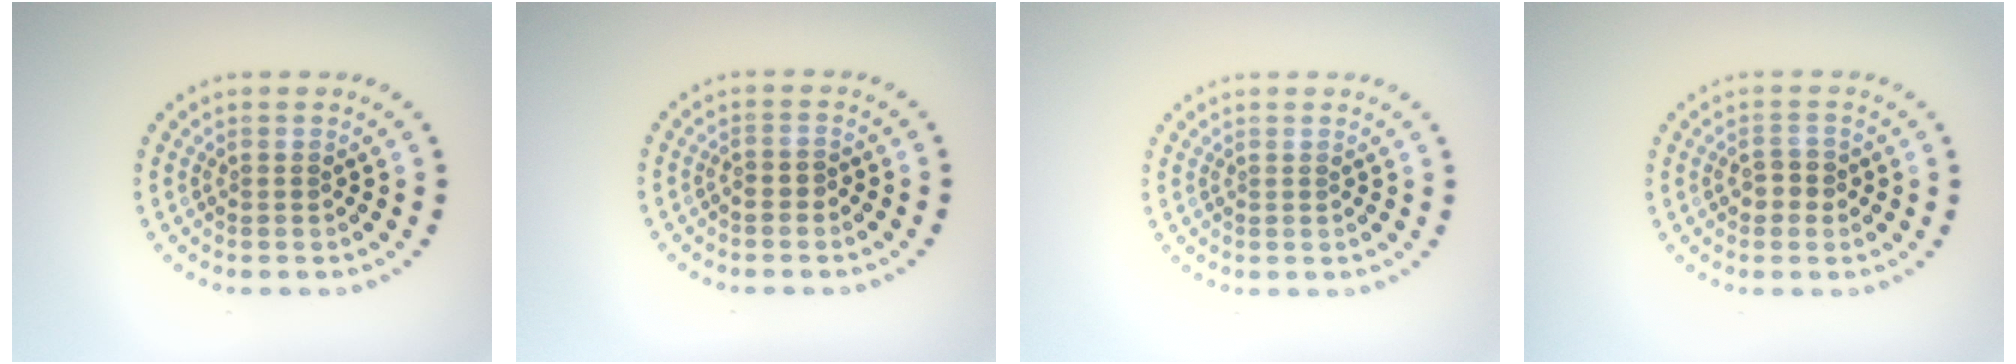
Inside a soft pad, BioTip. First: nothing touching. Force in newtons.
{"total": 0.7, "press": 0.5, "slide": 0.4}
{"total": 0.0}
{"total": 1.9, "press": 1.9, "slide": 0.3}